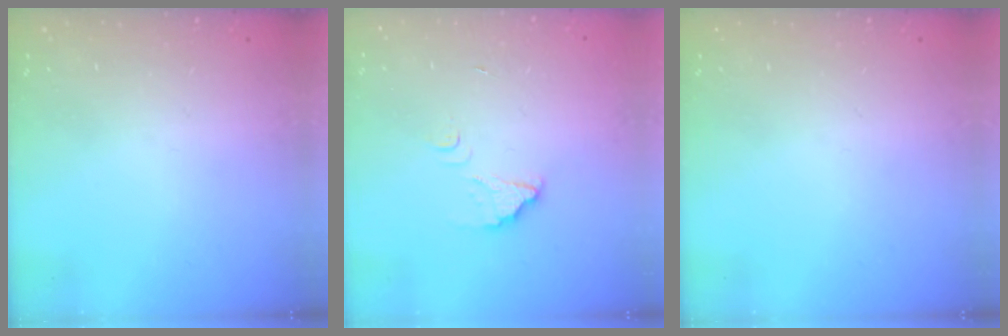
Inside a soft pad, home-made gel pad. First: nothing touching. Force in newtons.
{"total": 2.9, "press": 2.9, "slide": 0.2}
{"total": 0.0}